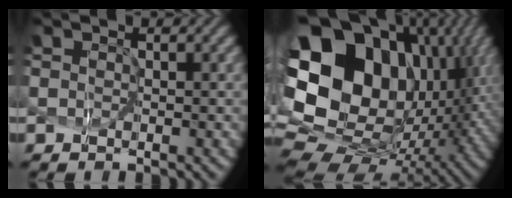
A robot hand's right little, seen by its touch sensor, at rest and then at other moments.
{"total": 19.8, "force": [4.3, 14.2, 13.1], "torque": [-0.298, -0.020, 0.127]}